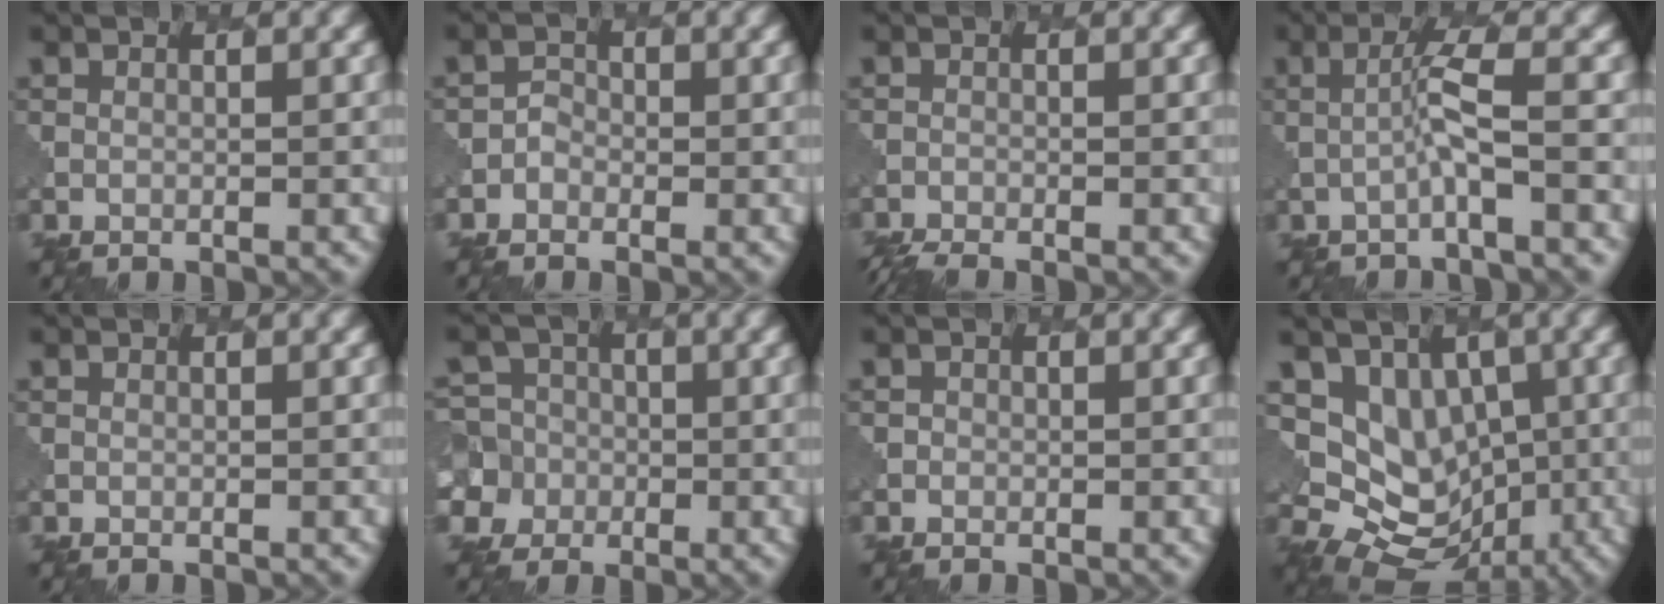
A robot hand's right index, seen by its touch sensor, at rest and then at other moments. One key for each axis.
{"total": 1.0, "fx": -0.5, "fy": 0.9, "fz": 0.0, "tx": 0.003, "ty": 0.003, "tz": -0.013}
{"total": 3.1, "fx": -2.9, "fy": 0.3, "fz": 1.1, "tx": -0.023, "ty": -0.016, "tz": -0.053}
{"total": 2.6, "fx": -0.5, "fy": 0.0, "fz": 2.5, "tx": -0.049, "ty": 0.009, "tz": -0.017}
{"total": 0.0}
{"total": 8.1, "fx": -1.5, "fy": 7.7, "fz": 1.7, "tx": -0.052, "ty": 0.004, "tz": -0.059}
{"total": 0.6, "fx": -0.1, "fy": 0.6, "fz": -0.1, "tx": 0.005, "ty": -0.001, "tz": -0.001}
{"total": 7.7, "fx": 0.5, "fy": 6.4, "fz": 4.3, "tx": -0.055, "ty": -0.014, "tz": 0.005}